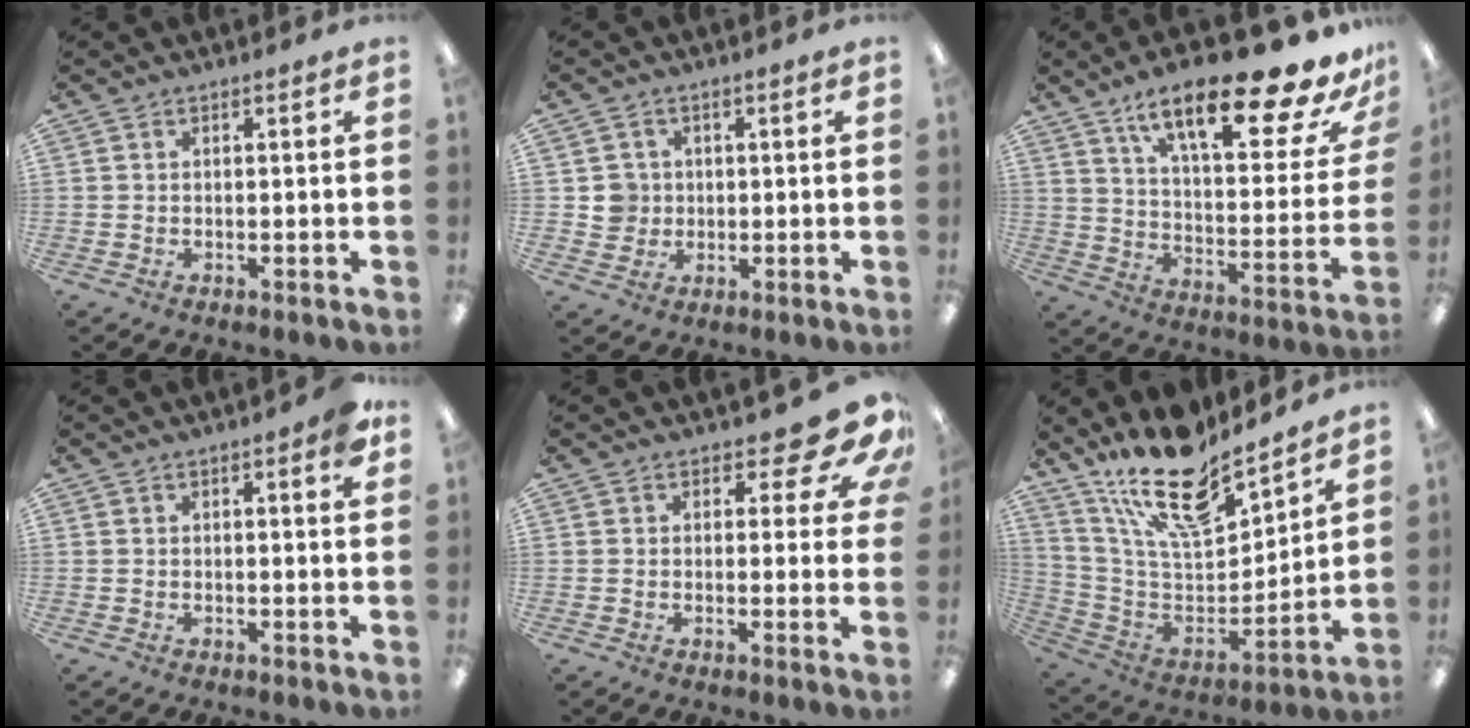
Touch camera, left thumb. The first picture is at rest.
{"total": 4.7, "force": [0.7, 4.6, 0.3], "torque": [0.004, 0.001, 0.011]}
{"total": 24.4, "force": [17.0, 6.0, 16.4], "torque": [-0.245, -0.114, 0.269]}
{"total": 3.1, "force": [1.8, 0.7, 2.5], "torque": [-0.030, -0.007, 0.025]}
{"total": 9.8, "force": [6.0, 4.3, 6.4], "torque": [-0.066, -0.039, 0.104]}
{"total": 20.4, "force": [16.3, 6.7, 10.3], "torque": [-0.191, -0.113, 0.285]}